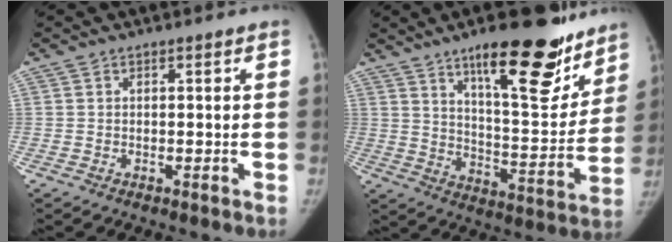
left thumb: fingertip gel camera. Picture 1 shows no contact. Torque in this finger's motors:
{"motor_torque": [1.01, -0.69, 1.58, -1.19, 0.32]}